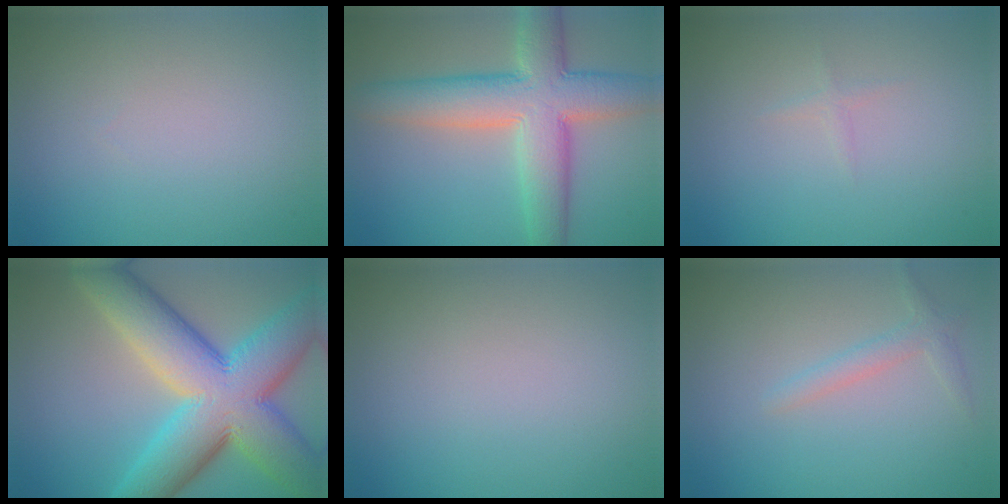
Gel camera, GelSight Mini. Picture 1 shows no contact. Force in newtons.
{"total": 8.8, "press": 8.8, "slide": 0.6}
{"total": 0.6, "press": 0.6, "slide": 0.0}
{"total": 14.0, "press": 14.0, "slide": 0.3}
{"total": 0.0}
{"total": 1.6, "press": 1.6, "slide": 0.1}